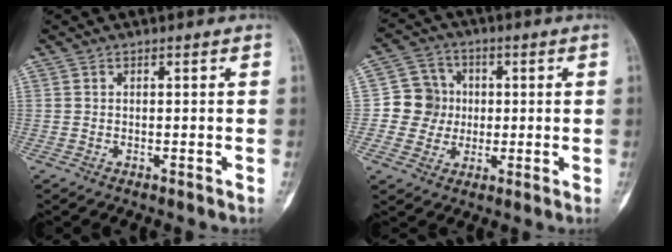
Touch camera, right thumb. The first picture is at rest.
{"total": 8.2, "force": [-0.2, 7.9, 2.1], "torque": [0.011, 0.015, -0.011]}